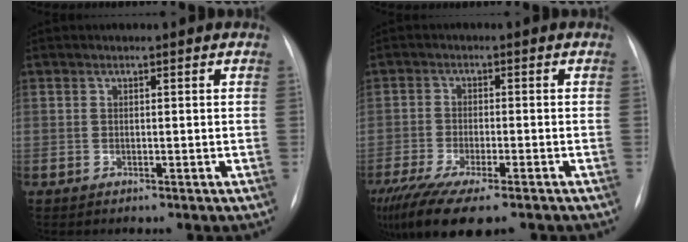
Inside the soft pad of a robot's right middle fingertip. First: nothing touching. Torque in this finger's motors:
{"motor_torque": [1.15, -0.98, 0.33, 0.10]}